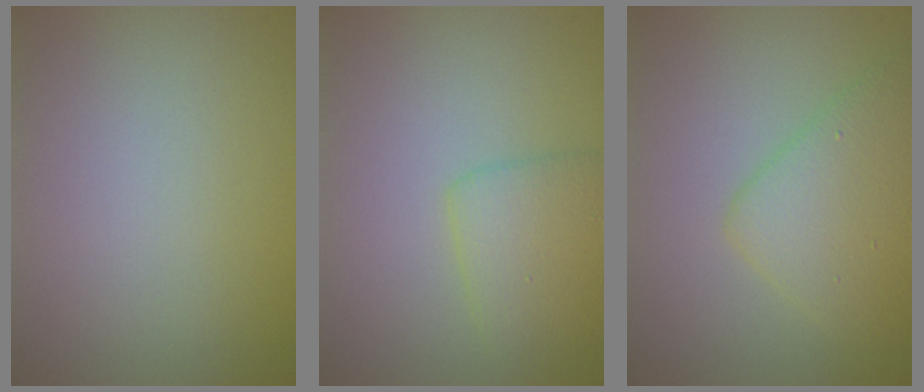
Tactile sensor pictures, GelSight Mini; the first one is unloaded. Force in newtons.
{"total": 3.1, "press": 3.1, "slide": 0.1}
{"total": 4.6, "press": 4.6, "slide": 0.3}